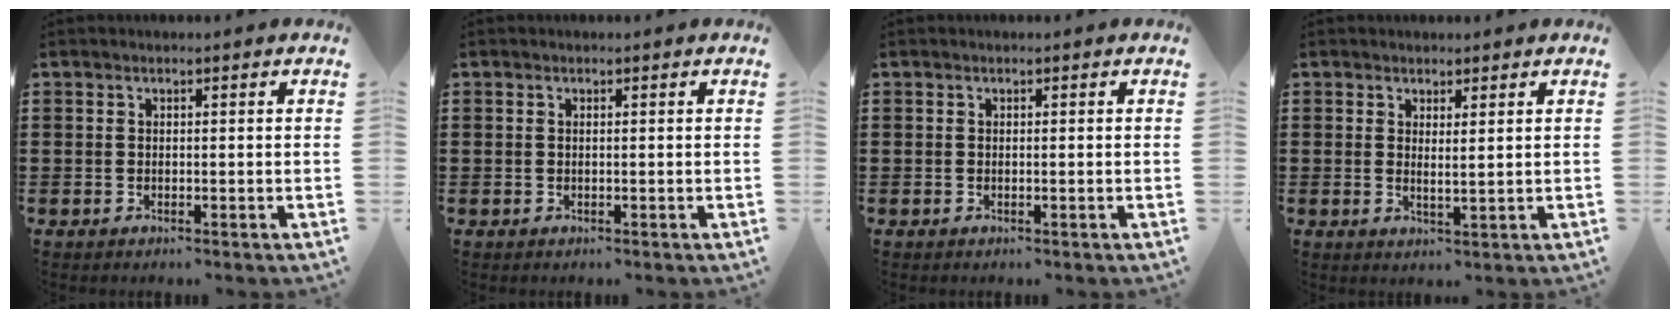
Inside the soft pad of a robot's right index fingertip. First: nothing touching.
{"total": 0.0}
{"total": 0.0}
{"total": 1.5, "force": [1.2, -0.1, 0.9], "torque": [-0.020, 0.001, 0.022]}